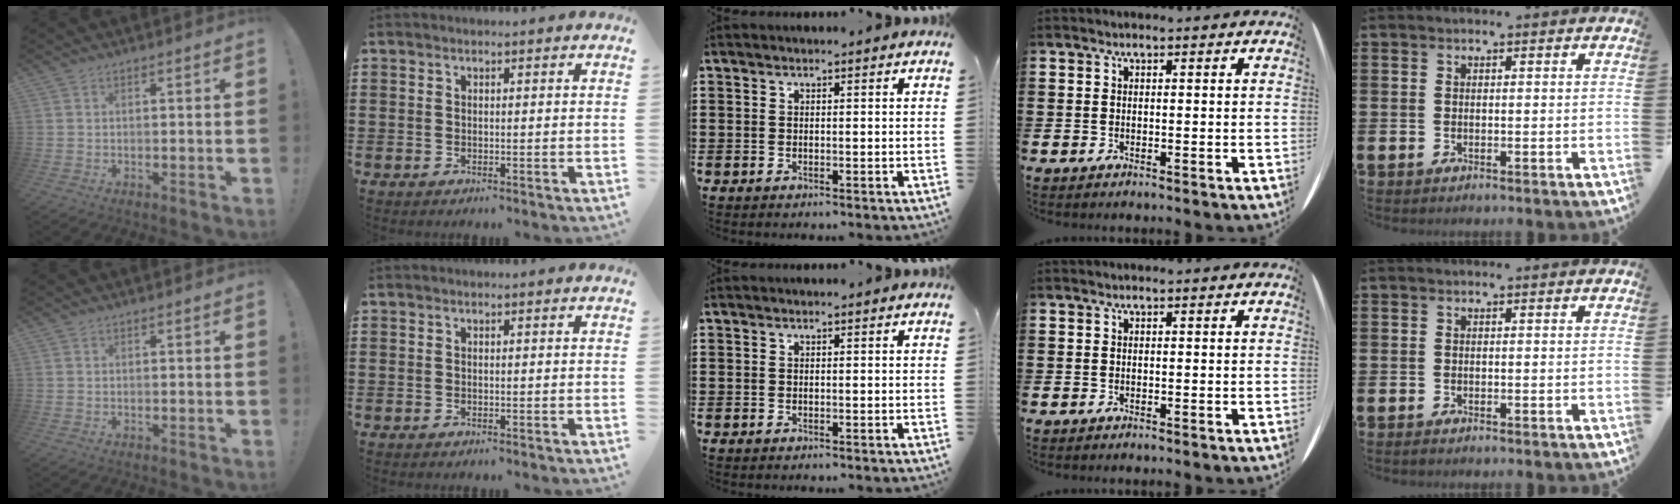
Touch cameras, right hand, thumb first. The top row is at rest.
{}